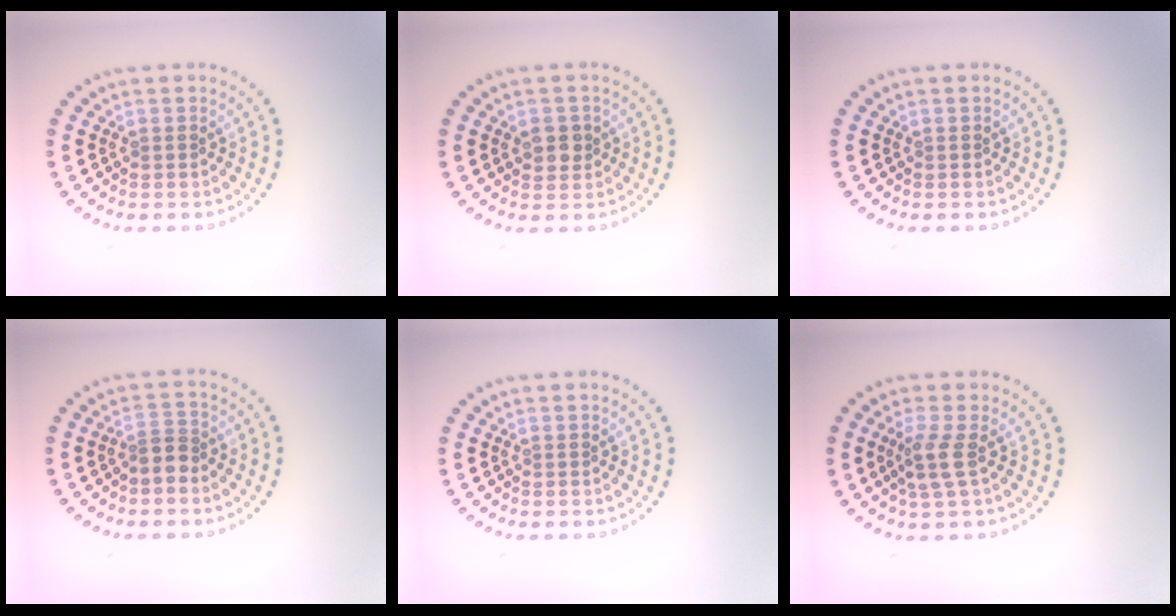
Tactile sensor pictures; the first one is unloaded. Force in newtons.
{"total": 2.0, "press": 1.9, "slide": 0.5}
{"total": 0.0}
{"total": 2.0, "press": 1.6, "slide": 1.2}
{"total": 0.0}
{"total": 2.2, "press": 1.8, "slide": 1.3}